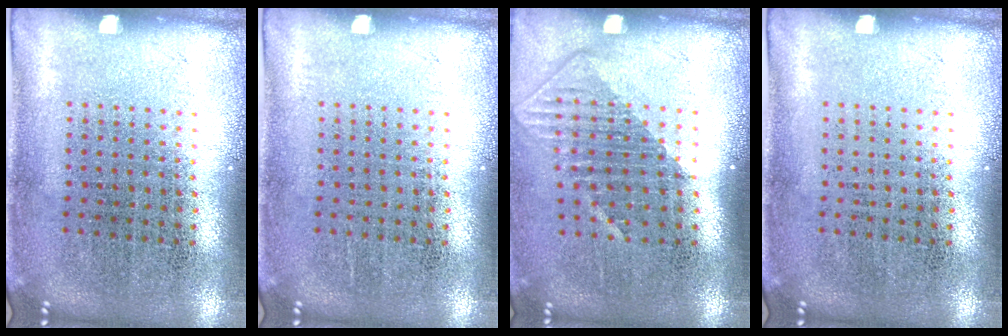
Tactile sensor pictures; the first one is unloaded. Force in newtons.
{"total": 0.0}
{"total": 1.4, "press": 1.1, "slide": 0.9}
{"total": 0.0}